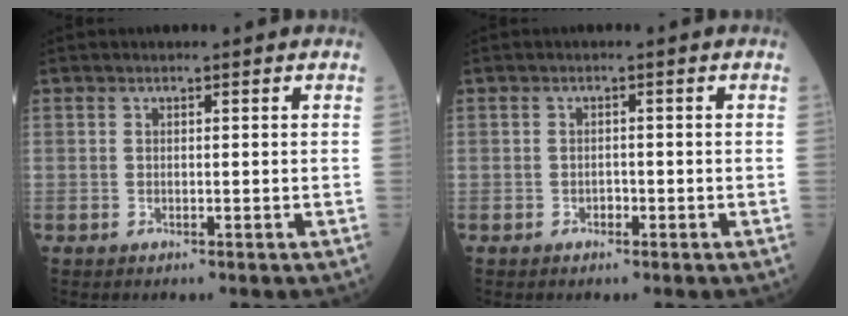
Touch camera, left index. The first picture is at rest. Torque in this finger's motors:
{"motor_torque": [-0.28, -0.10, 0.04, -0.01]}